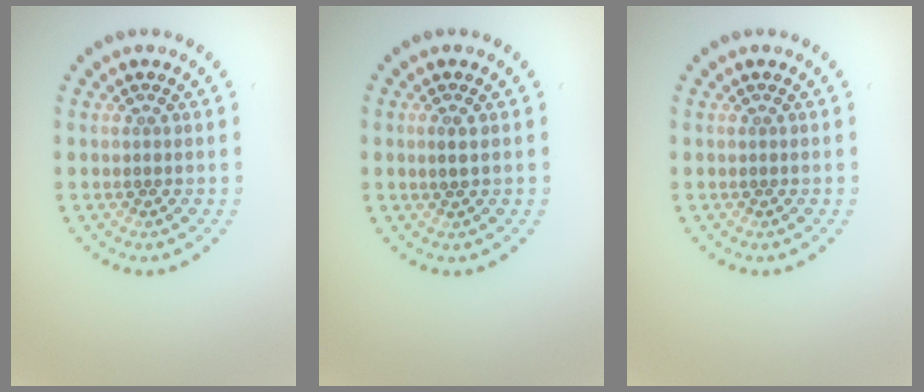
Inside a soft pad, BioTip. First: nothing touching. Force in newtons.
{"total": 0.9, "press": 0.8, "slide": 0.4}
{"total": 0.0}